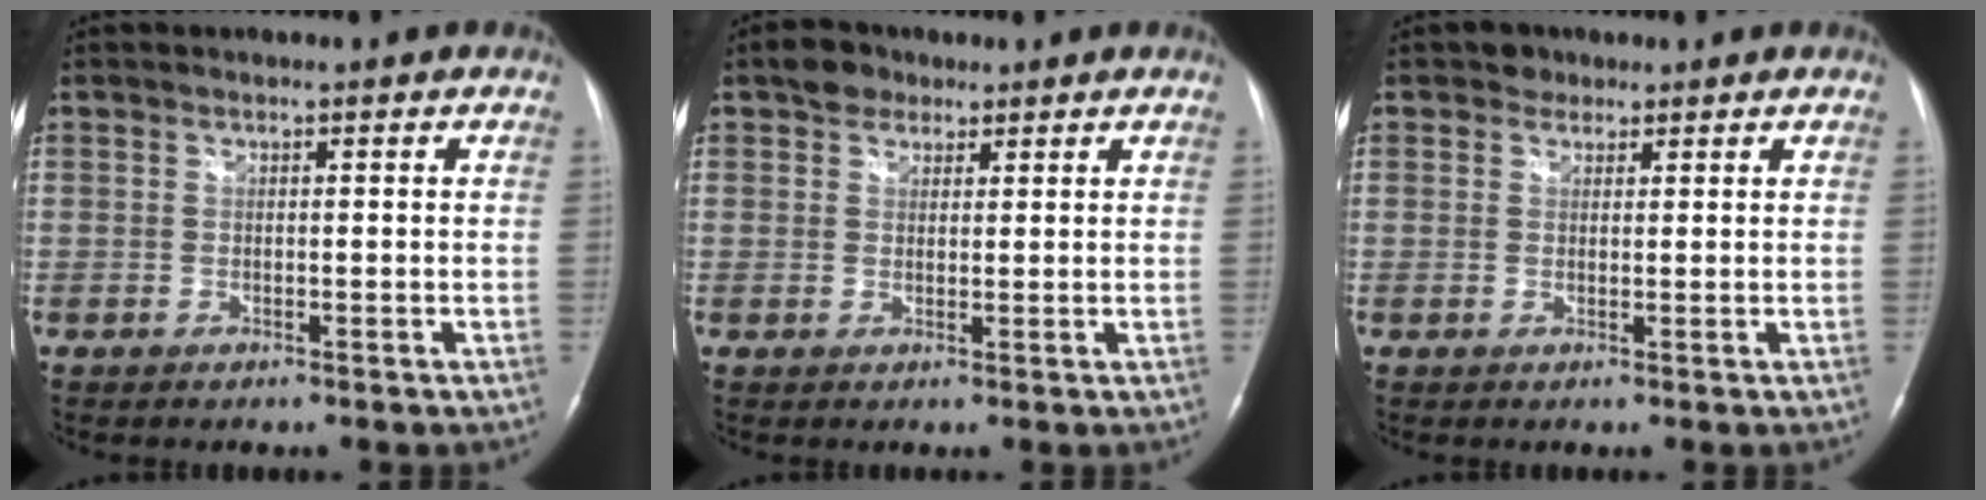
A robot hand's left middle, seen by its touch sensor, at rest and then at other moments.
{"total": 3.3, "force": [2.2, 2.4, 0.9], "torque": [-0.017, 0.012, 0.035]}
{"total": 1.9, "force": [1.2, 1.5, 0.1], "torque": [0.002, 0.004, 0.013]}